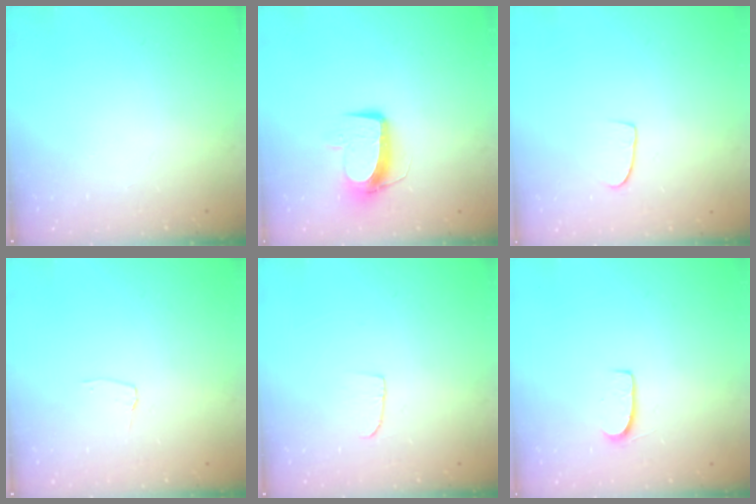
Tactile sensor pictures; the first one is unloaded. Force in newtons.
{"total": 9.5, "press": 9.5, "slide": 0.9}
{"total": 6.1, "press": 6.1, "slide": 0.4}
{"total": 2.7, "press": 2.7, "slide": 0.3}
{"total": 4.6, "press": 4.6, "slide": 0.4}
{"total": 7.1, "press": 7.1, "slide": 0.6}